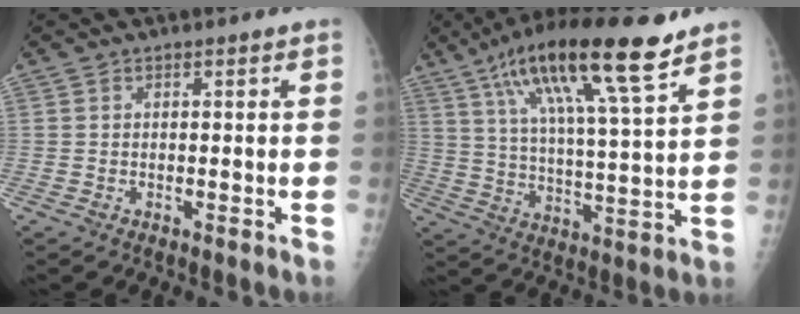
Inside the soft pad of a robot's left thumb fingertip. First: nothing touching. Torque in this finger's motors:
{"motor_torque": [0.44, 0.46, 1.65, -1.12, 0.42]}